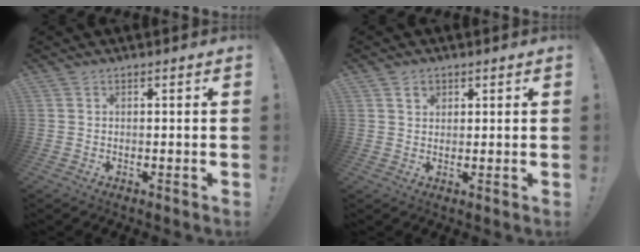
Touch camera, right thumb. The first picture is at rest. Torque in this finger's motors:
{"motor_torque": [-0.06, 0.26, 0.56, 0.04, 0.08]}